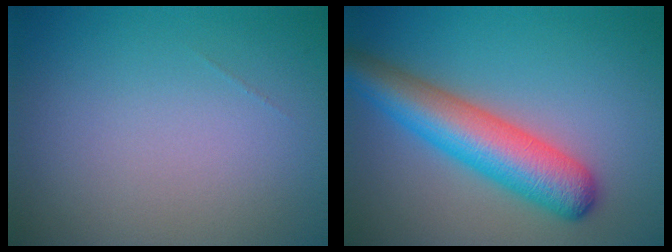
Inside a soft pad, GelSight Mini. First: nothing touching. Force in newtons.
{"total": 7.1, "press": 7.1, "slide": 0.2}